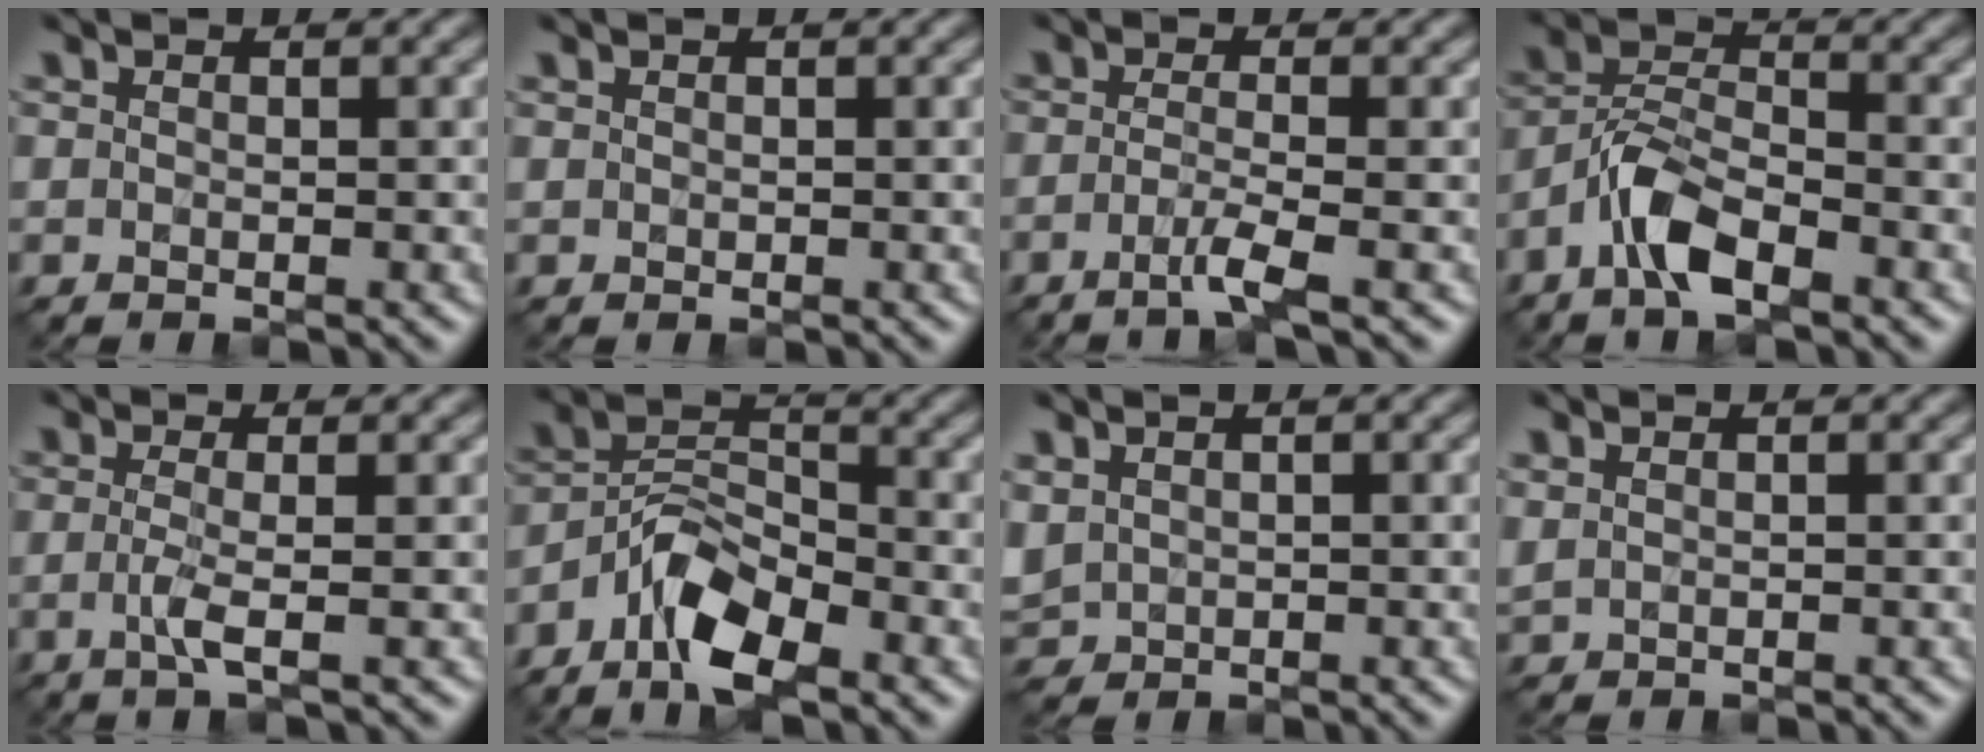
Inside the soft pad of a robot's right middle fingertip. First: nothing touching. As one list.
[{"total": 0.0}, {"total": 2.7, "force": [-1.3, 0.4, 2.3], "torque": [-0.041, -0.004, -0.038]}, {"total": 5.1, "force": [-3.3, 1.8, 3.4], "torque": [-0.064, 0.006, -0.071]}, {"total": 2.4, "force": [-0.5, 0.5, 2.3], "torque": [-0.047, -0.008, -0.015]}, {"total": 6.7, "force": [-4.3, 2.7, 4.4], "torque": [-0.081, 0.003, -0.087]}, {"total": 2.2, "force": [0.7, 1.8, 1.2], "torque": [-0.037, 0.000, 0.019]}, {"total": 0.8, "force": [0.6, 0.3, 0.3], "torque": [-0.011, 0.000, 0.018]}]